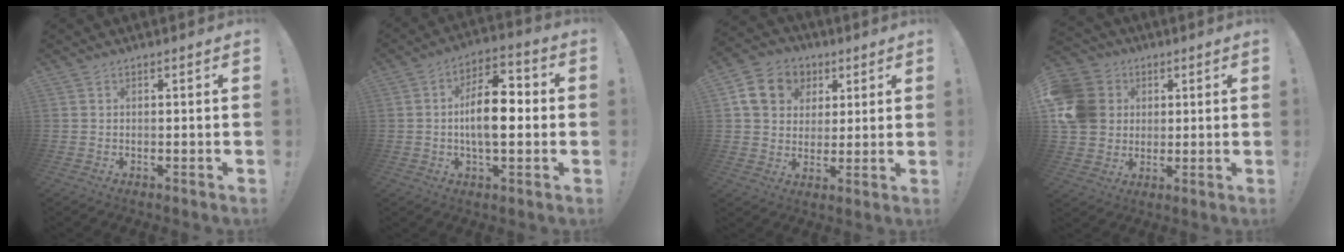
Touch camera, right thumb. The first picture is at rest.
{"total": 12.9, "force": [-1.1, 6.3, 11.2], "torque": [-0.177, 0.009, -0.023]}
{"total": 12.3, "force": [4.7, 10.2, 5.1], "torque": [-0.066, -0.012, 0.094]}
{"total": 14.1, "force": [2.3, 12.5, 6.2], "torque": [-0.106, 0.004, 0.054]}